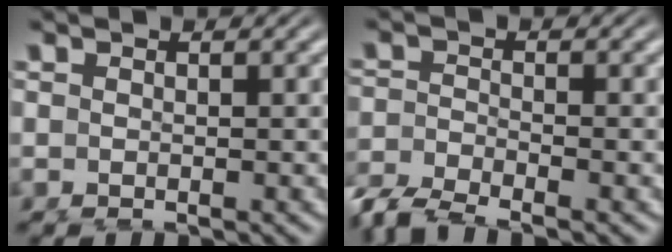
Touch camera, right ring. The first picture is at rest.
{"total": 4.5, "force": [-4.2, 1.1, 1.3], "torque": [-0.022, -0.021, -0.065]}